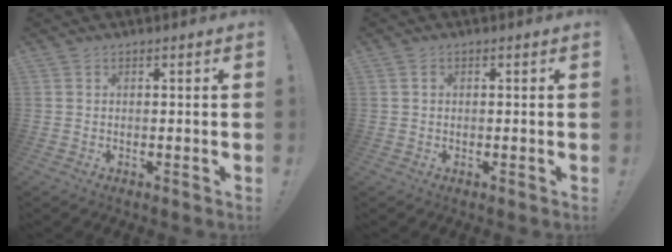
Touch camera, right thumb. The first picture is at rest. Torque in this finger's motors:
{"motor_torque": [0.34, 0.12, -0.13, -0.11, -0.05]}